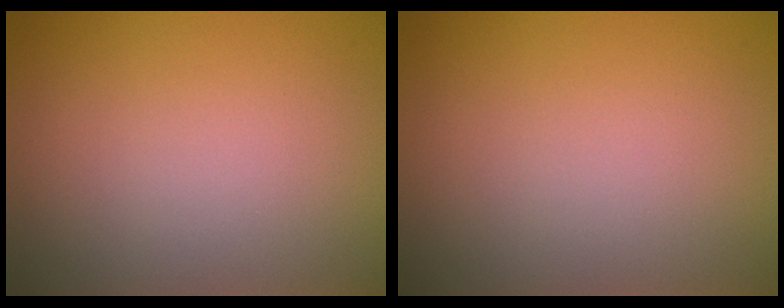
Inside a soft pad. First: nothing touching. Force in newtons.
{"total": 0.0}